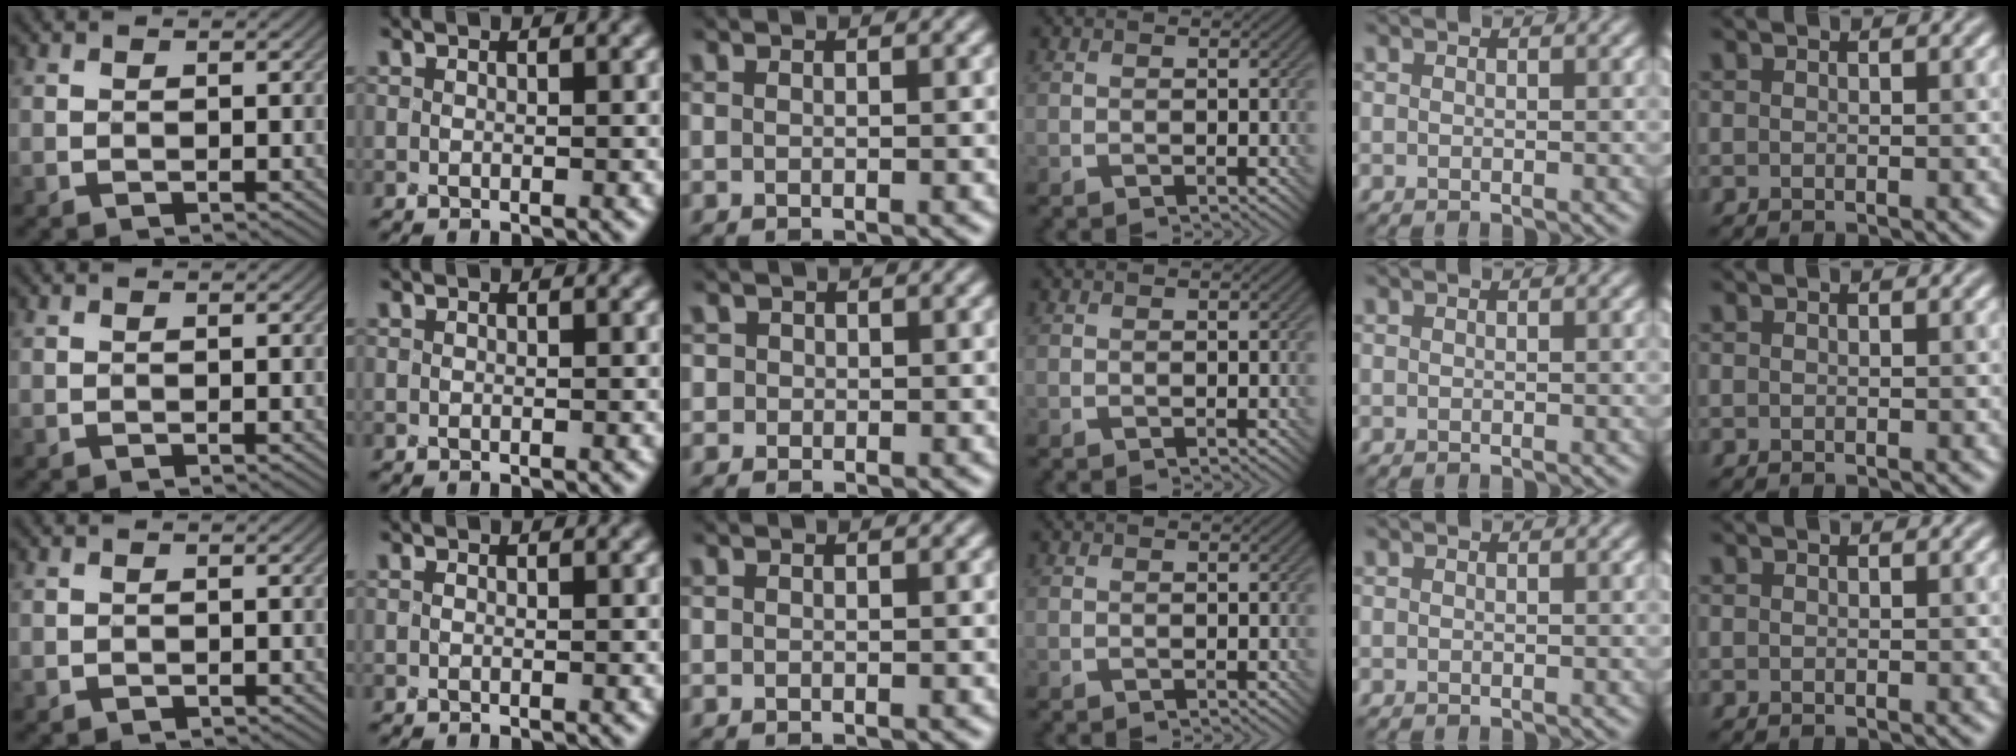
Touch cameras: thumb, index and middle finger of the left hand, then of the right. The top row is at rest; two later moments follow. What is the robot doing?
{"motion": "screw", "object": "bottle cap"}